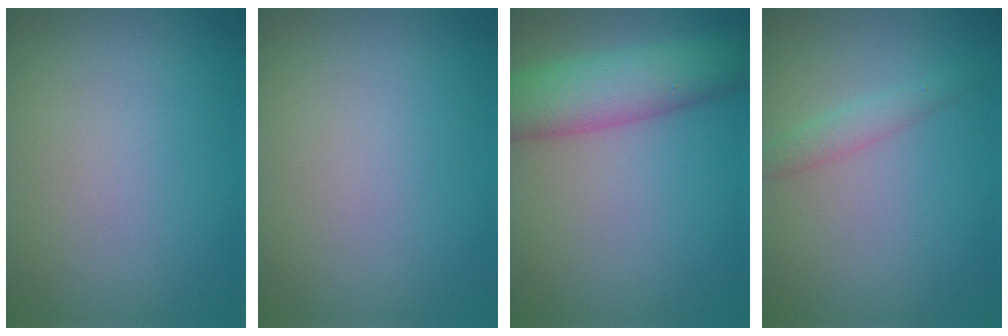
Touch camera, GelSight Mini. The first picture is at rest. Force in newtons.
{"total": 0.0}
{"total": 7.5, "press": 7.5, "slide": 0.3}
{"total": 1.6, "press": 1.6, "slide": 0.0}